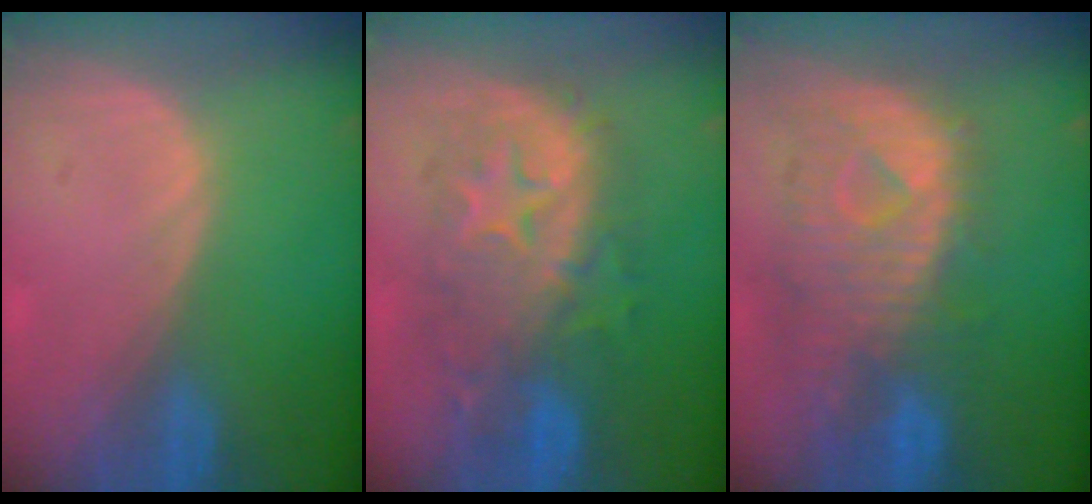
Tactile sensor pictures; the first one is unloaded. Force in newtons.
{"total": 9.6, "press": 9.6, "slide": 0.5}
{"total": 10.6, "press": 9.5, "slide": 4.6}